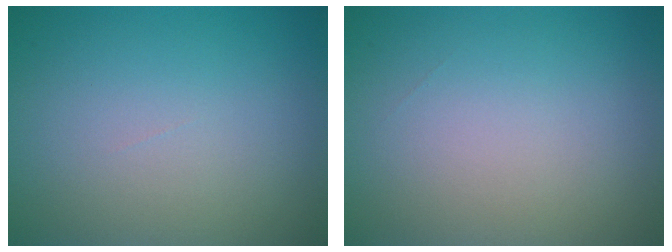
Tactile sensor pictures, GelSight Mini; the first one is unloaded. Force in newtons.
{"total": 0.0}